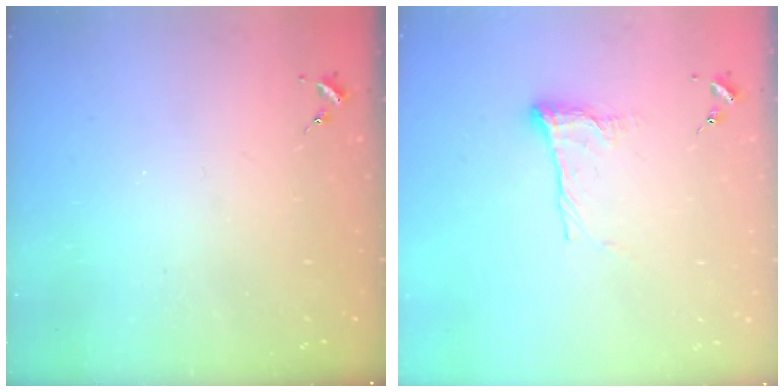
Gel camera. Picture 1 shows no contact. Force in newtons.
{"total": 11.7, "press": 11.6, "slide": 1.0}